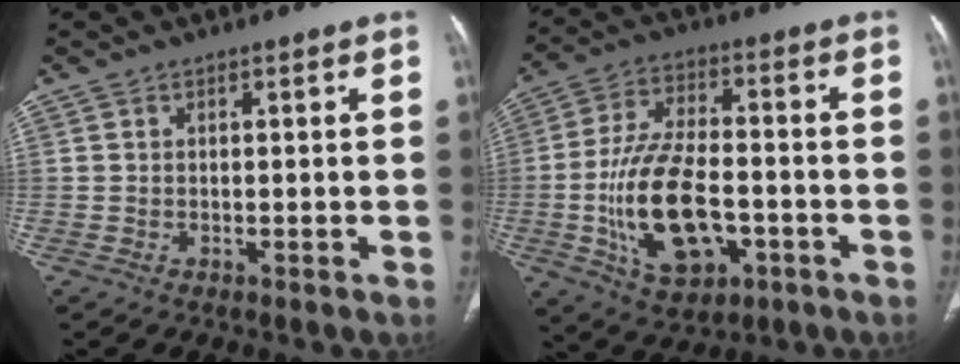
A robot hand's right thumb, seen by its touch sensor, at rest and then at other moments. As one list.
[{"total": 17.4, "force": [-4.5, 9.3, 14.0], "torque": [-0.251, 0.018, -0.070]}]